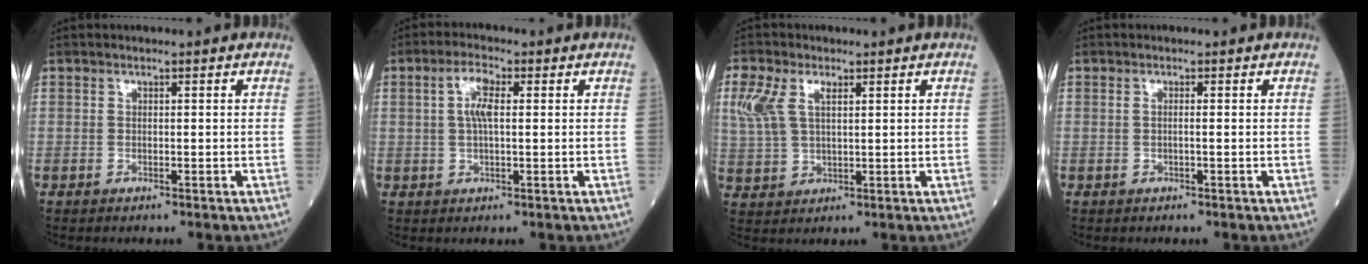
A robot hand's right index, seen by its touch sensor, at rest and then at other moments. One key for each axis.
{"total": 4.2, "fx": 1.0, "fy": 1.2, "fz": 3.9, "tx": -0.082, "ty": 0.013, "tz": 0.021}
{"total": 7.0, "fx": 2.9, "fy": 3.6, "fz": 5.3, "tx": -0.141, "ty": 0.022, "tz": 0.066}
{"total": 0.6, "fx": 0.1, "fy": -0.1, "fz": 0.6, "tx": -0.013, "ty": 0.001, "tz": 0.002}